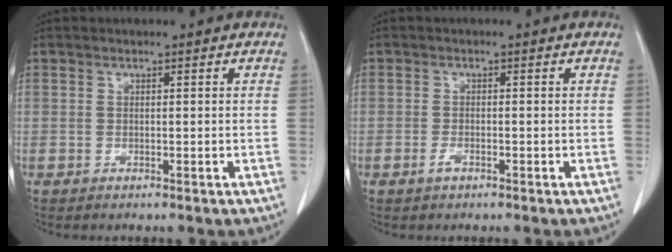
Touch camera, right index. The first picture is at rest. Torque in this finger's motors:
{"motor_torque": [0.06, -0.01, -0.12, -0.02]}